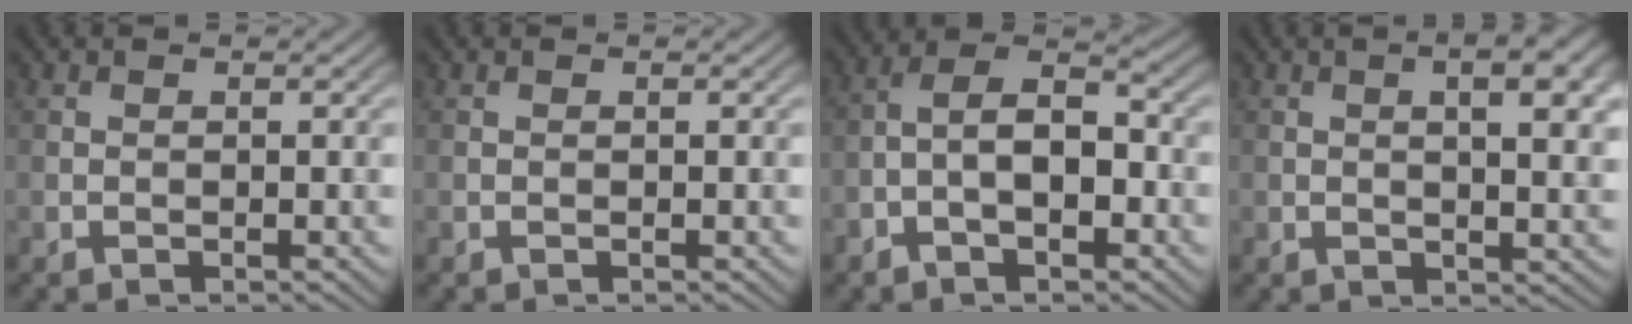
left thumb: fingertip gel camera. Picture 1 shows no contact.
{"total": 0.0}
{"total": 7.1, "force": [-2.2, 3.3, 5.9], "torque": [-0.101, 0.016, -0.047]}
{"total": 7.0, "force": [1.7, 2.2, 6.5], "torque": [-0.096, 0.002, 0.023]}